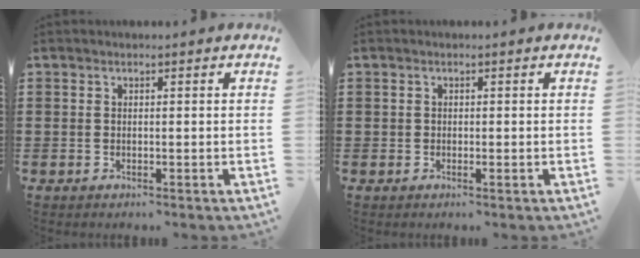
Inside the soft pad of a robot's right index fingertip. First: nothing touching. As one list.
[{"total": 0.5, "force": [-0.1, 0.2, 0.4], "torque": [-0.009, -0.002, -0.001]}]